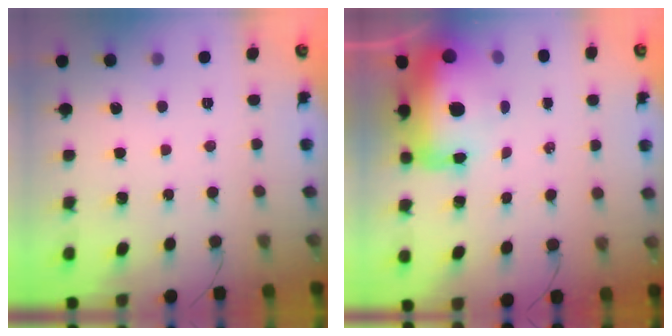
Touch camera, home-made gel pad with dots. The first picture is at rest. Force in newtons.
{"total": 25.7, "press": 22.0, "slide": 13.2}